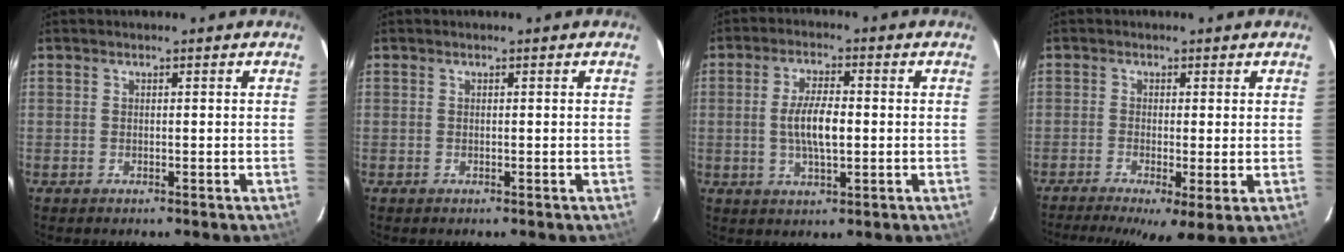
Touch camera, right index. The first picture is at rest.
{"total": 0.0}
{"total": 6.9, "force": [-0.3, 2.3, 6.5], "torque": [-0.126, 0.002, -0.005]}
{"total": 8.1, "force": [-3.5, 2.0, 7.0], "torque": [-0.133, -0.014, -0.058]}